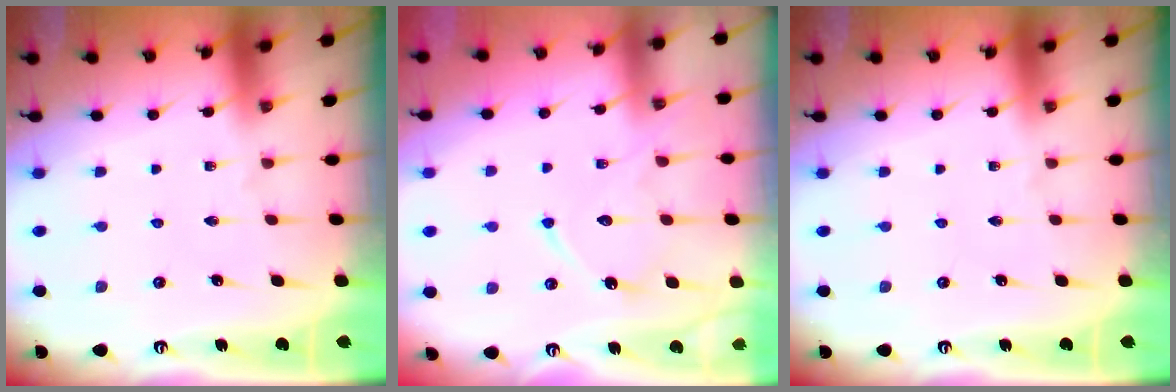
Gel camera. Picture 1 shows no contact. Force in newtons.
{"total": 12.9, "press": 12.8, "slide": 1.3}
{"total": 0.0}